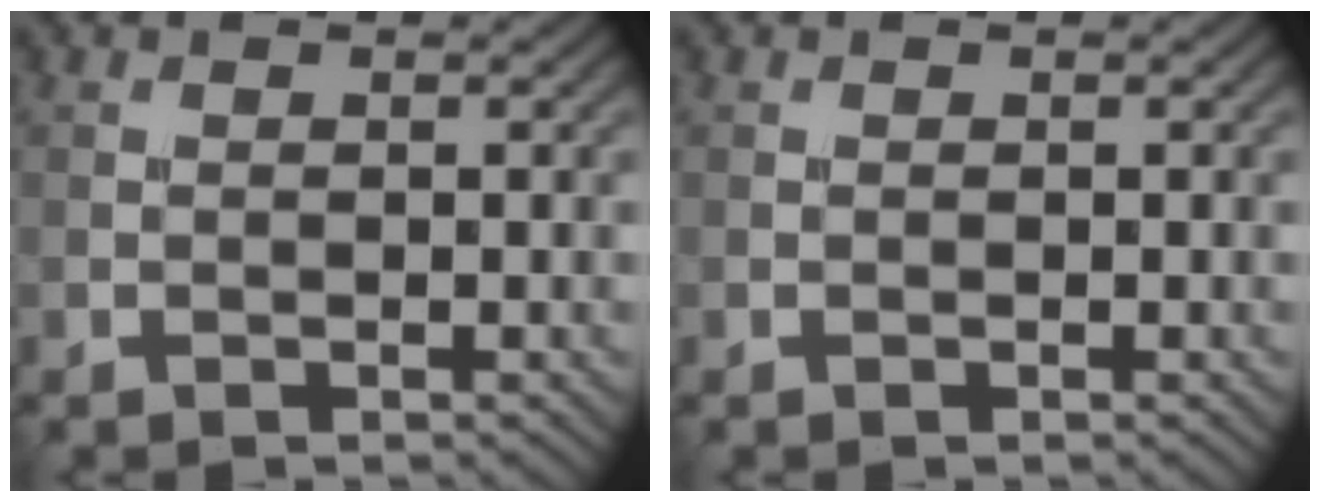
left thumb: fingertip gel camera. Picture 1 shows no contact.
{"total": 0.0}